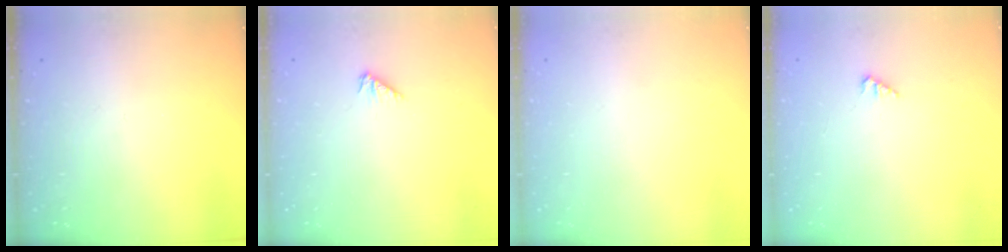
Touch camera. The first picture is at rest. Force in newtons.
{"total": 2.6, "press": 2.5, "slide": 0.6}
{"total": 0.0}
{"total": 2.4, "press": 2.4, "slide": 0.2}